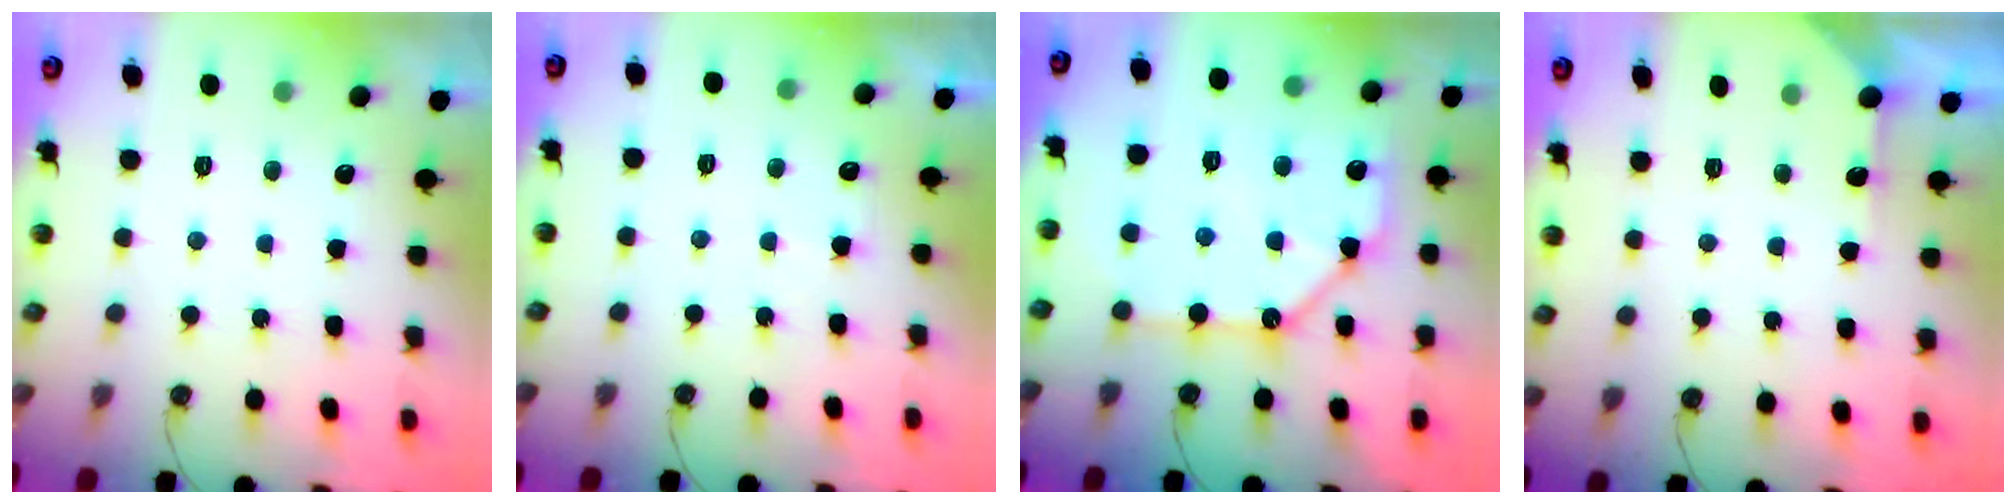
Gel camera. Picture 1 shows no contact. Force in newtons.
{"total": 4.0, "press": 4.0, "slide": 0.8}
{"total": 15.2, "press": 15.0, "slide": 1.9}
{"total": 3.8, "press": 3.8, "slide": 0.4}